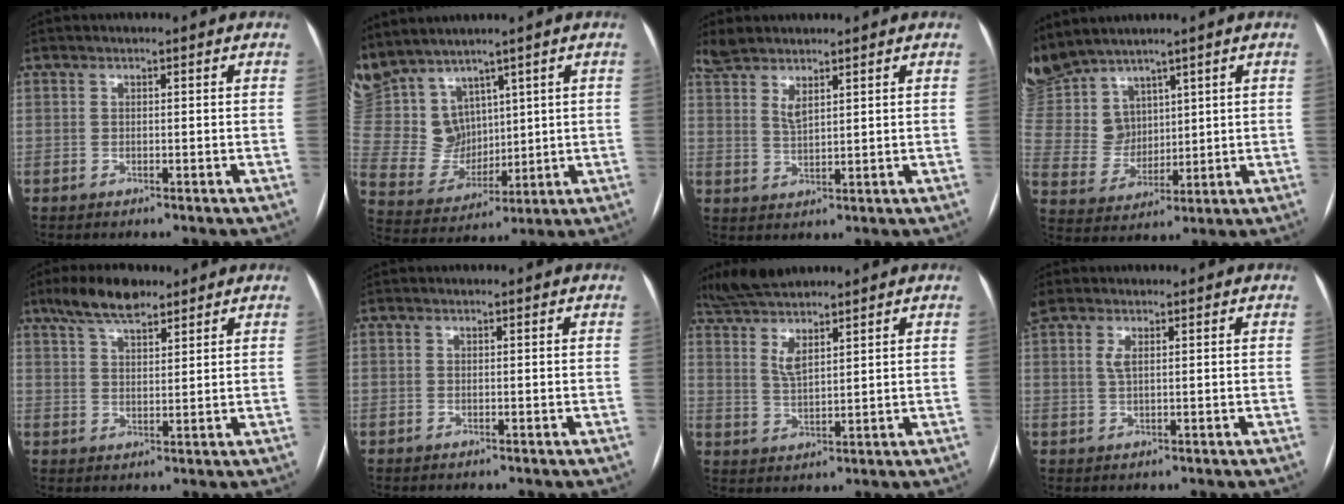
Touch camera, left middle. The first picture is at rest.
{"total": 12.0, "force": [8.7, 7.4, 3.6], "torque": [-0.107, 0.027, 0.197]}
{"total": 5.1, "force": [4.0, 1.1, 2.9], "torque": [-0.072, 0.004, 0.084]}
{"total": 12.2, "force": [9.9, 6.8, 2.3], "torque": [-0.076, 0.020, 0.217]}
{"total": 7.5, "force": [5.7, 2.4, 4.3], "torque": [-0.082, 0.014, 0.102]}
{"total": 0.0}
{"total": 8.6, "force": [7.1, 1.2, 4.7], "torque": [-0.100, 0.007, 0.136]}
{"total": 2.6, "force": [1.3, 0.8, 2.1], "torque": [-0.063, 0.010, 0.034]}